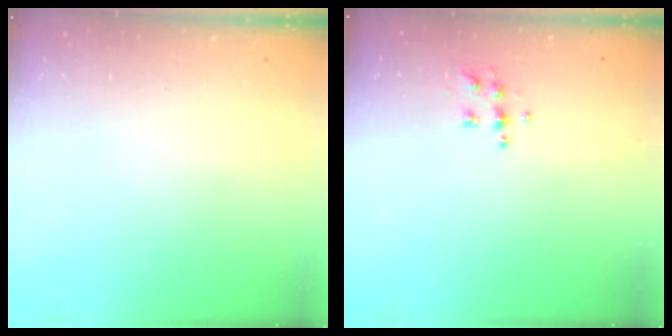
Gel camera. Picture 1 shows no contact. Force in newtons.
{"total": 6.6, "press": 6.5, "slide": 0.3}